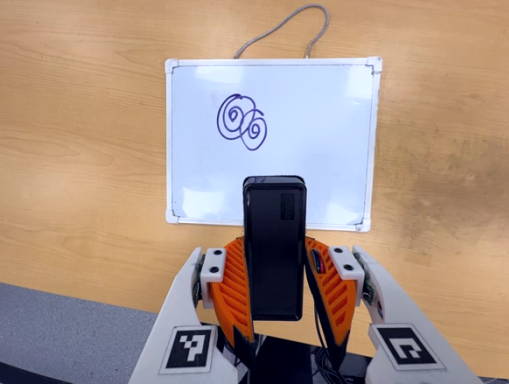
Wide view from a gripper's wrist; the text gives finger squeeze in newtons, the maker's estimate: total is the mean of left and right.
{"total": 4.0, "left": 2.7, "right": 5.3}